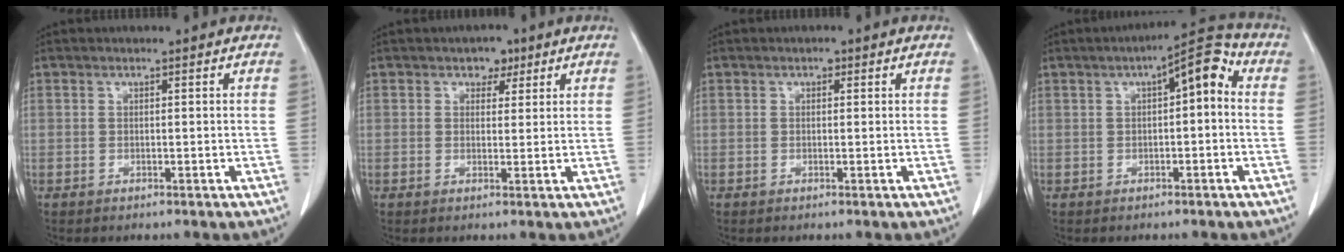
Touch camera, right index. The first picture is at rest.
{"total": 2.6, "force": [1.5, 1.9, 1.1], "torque": [-0.010, 0.004, 0.018]}
{"total": 0.6, "force": [0.2, 0.5, 0.3], "torque": [-0.004, 0.003, 0.002]}
{"total": 6.8, "force": [1.2, 1.9, 6.4], "torque": [-0.091, 0.034, 0.010]}